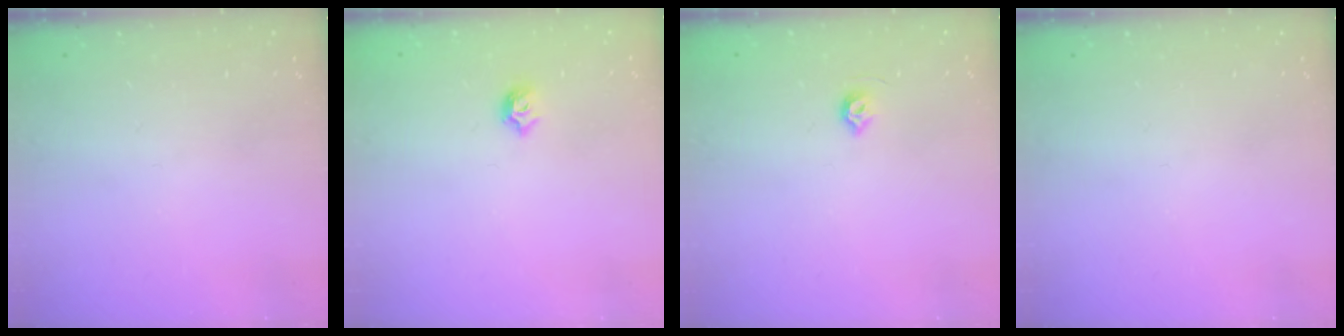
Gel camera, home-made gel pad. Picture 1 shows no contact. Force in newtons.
{"total": 5.3, "press": 5.3, "slide": 0.9}
{"total": 4.5, "press": 4.5, "slide": 0.7}
{"total": 0.0}